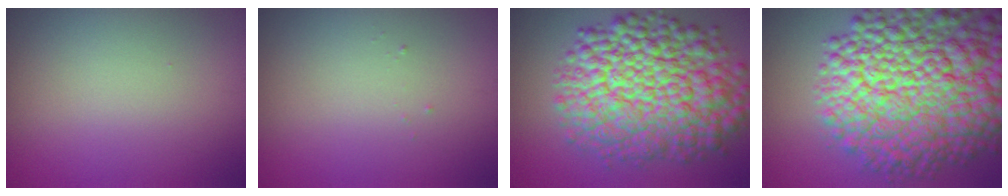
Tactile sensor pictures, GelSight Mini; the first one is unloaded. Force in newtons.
{"total": 0.0}
{"total": 13.6, "press": 13.6, "slide": 0.4}
{"total": 16.8, "press": 16.8, "slide": 0.6}